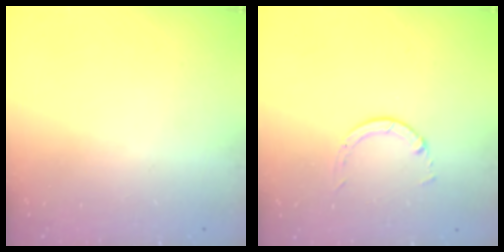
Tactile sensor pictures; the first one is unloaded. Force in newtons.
{"total": 1.3, "press": 1.2, "slide": 0.3}